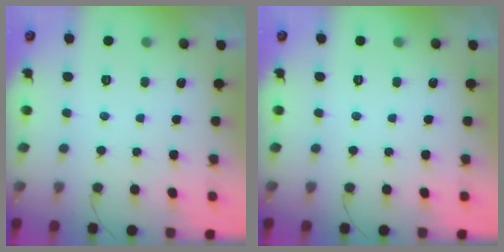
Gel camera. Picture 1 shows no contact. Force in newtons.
{"total": 0.0}